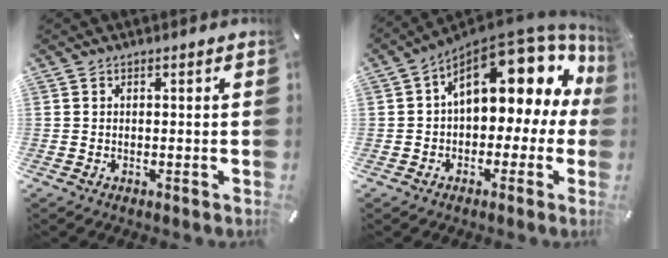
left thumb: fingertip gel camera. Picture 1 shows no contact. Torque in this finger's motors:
{"motor_torque": [1.97, 3.04, 1.63, -1.14, 0.25]}